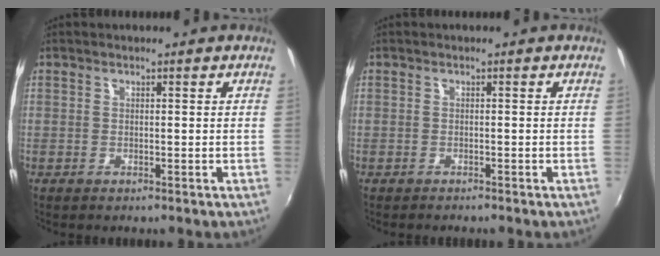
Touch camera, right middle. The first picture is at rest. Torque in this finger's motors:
{"motor_torque": [-0.84, -0.94, -0.28, -0.02]}